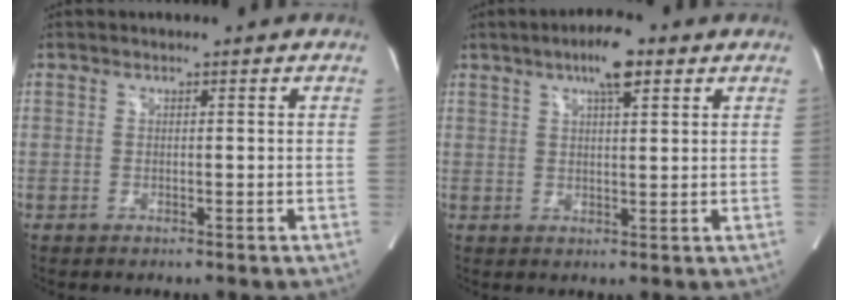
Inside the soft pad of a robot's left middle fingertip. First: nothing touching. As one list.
[{"total": 5.9, "force": [3.4, 1.2, 4.6], "torque": [-0.085, 0.010, 0.053]}]